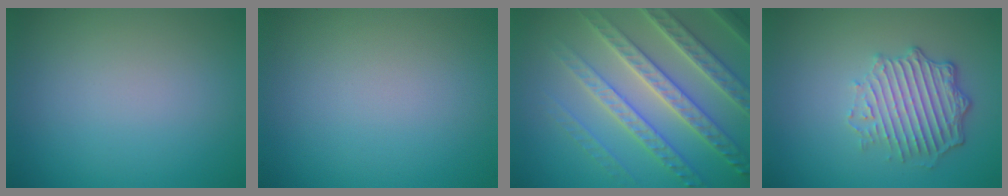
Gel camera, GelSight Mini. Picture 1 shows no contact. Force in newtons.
{"total": 0.0}
{"total": 7.0, "press": 6.8, "slide": 1.7}
{"total": 4.8, "press": 3.7, "slide": 3.1}